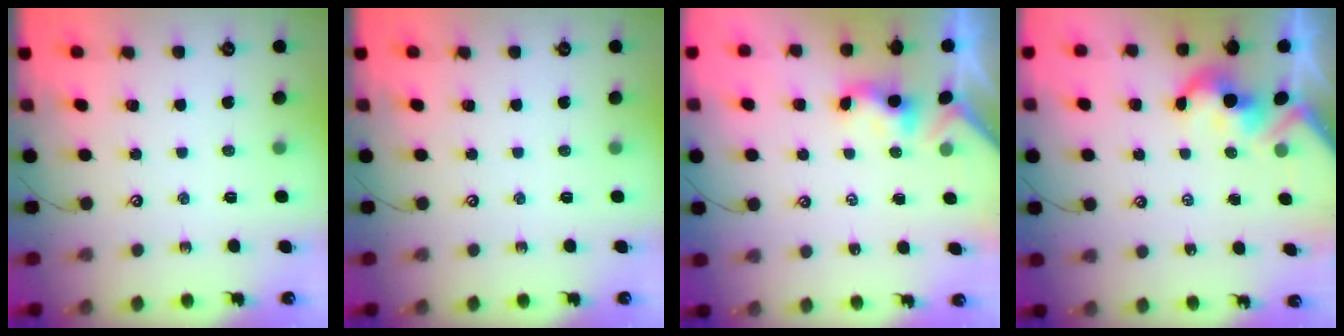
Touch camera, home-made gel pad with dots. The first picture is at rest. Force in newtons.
{"total": 0.0}
{"total": 0.6, "press": 0.4, "slide": 0.3}
{"total": 3.8, "press": 3.8, "slide": 0.7}